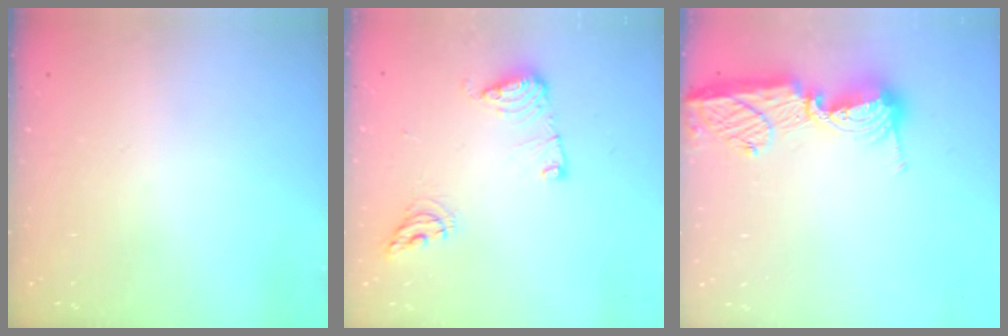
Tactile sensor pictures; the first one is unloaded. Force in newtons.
{"total": 10.2, "press": 10.1, "slide": 1.2}
{"total": 12.7, "press": 12.6, "slide": 1.2}